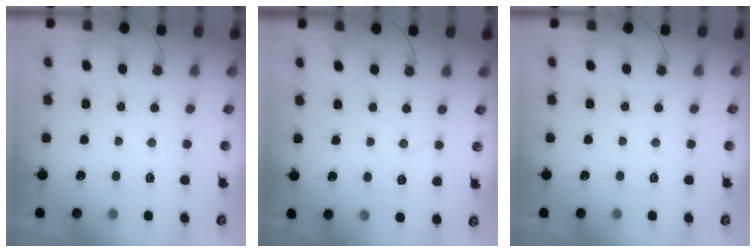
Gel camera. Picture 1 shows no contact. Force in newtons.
{"total": 5.0, "press": 5.0, "slide": 0.4}
{"total": 0.0}